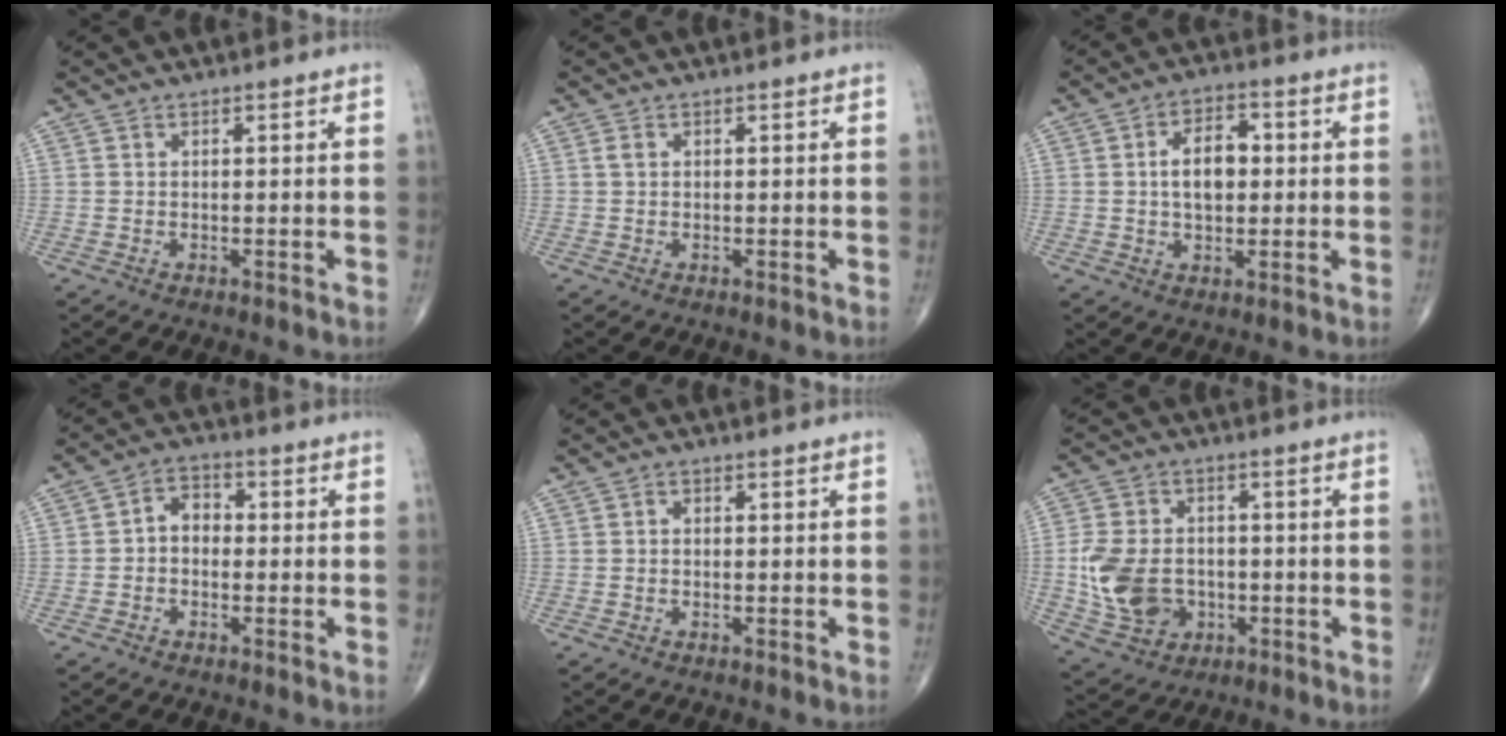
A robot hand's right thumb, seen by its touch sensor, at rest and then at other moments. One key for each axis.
{"total": 1.0, "fx": 0.2, "fy": 0.7, "fz": 0.7, "tx": -0.015, "ty": 0.004, "tz": 0.004}
{"total": 8.1, "fx": 0.6, "fy": 4.9, "fz": 6.3, "tx": -0.090, "ty": 0.014, "tz": 0.007}
{"total": 4.8, "fx": -0.4, "fy": 3.7, "fz": 3.0, "tx": -0.030, "ty": 0.021, "tz": -0.019}
{"total": 0.8, "fx": -0.1, "fy": 0.6, "fz": 0.5, "tx": -0.006, "ty": 0.003, "tz": -0.003}
{"total": 12.6, "fx": -1.7, "fy": 9.8, "fz": 7.7, "tx": -0.133, "ty": 0.008, "tz": -0.023}